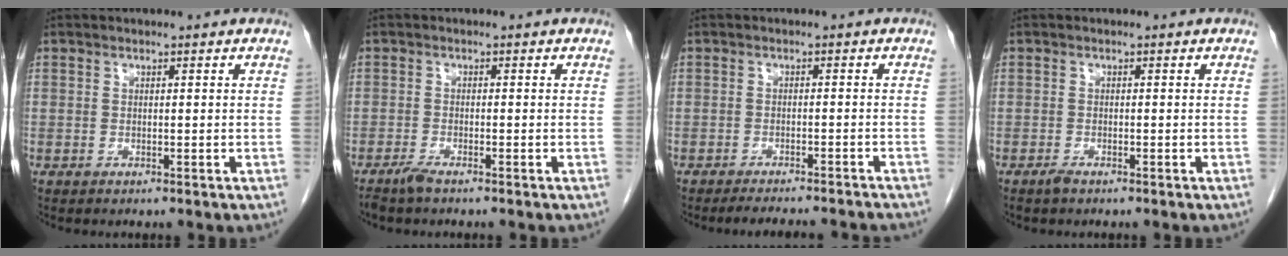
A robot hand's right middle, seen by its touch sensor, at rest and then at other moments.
{"total": 1.8, "force": [-1.5, 0.0, 1.0], "torque": [-0.028, -0.005, -0.031]}
{"total": 10.6, "force": [-9.9, 0.8, 3.5], "torque": [-0.040, -0.005, -0.119]}
{"total": 1.0, "force": [-0.8, 0.2, 0.5], "torque": [-0.015, -0.002, -0.014]}